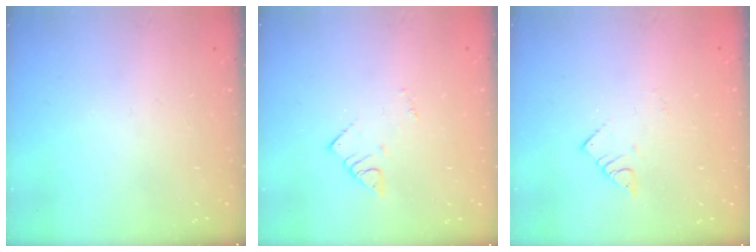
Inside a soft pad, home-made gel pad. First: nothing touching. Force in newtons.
{"total": 2.1, "press": 2.1, "slide": 0.3}
{"total": 2.4, "press": 2.3, "slide": 0.5}